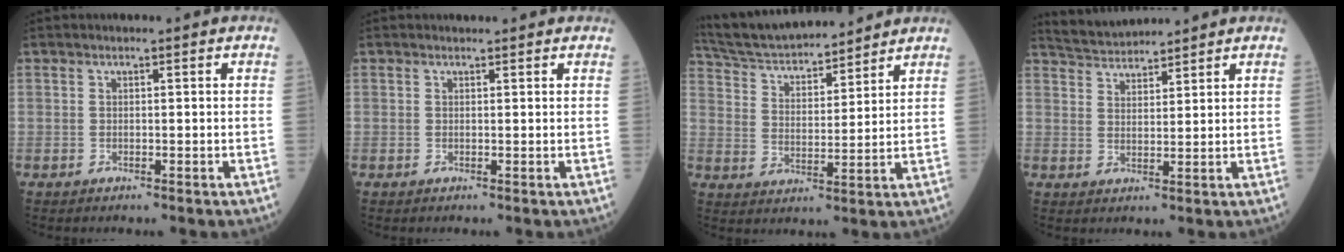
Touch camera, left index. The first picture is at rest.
{"total": 1.3, "force": [1.3, 0.1, 0.4], "torque": [-0.010, 0.012, 0.020]}
{"total": 15.6, "force": [14.5, 2.5, 5.2], "torque": [-0.099, 0.027, 0.252]}
{"total": 4.9, "force": [4.9, 0.1, 0.2], "torque": [-0.014, 0.022, 0.095]}